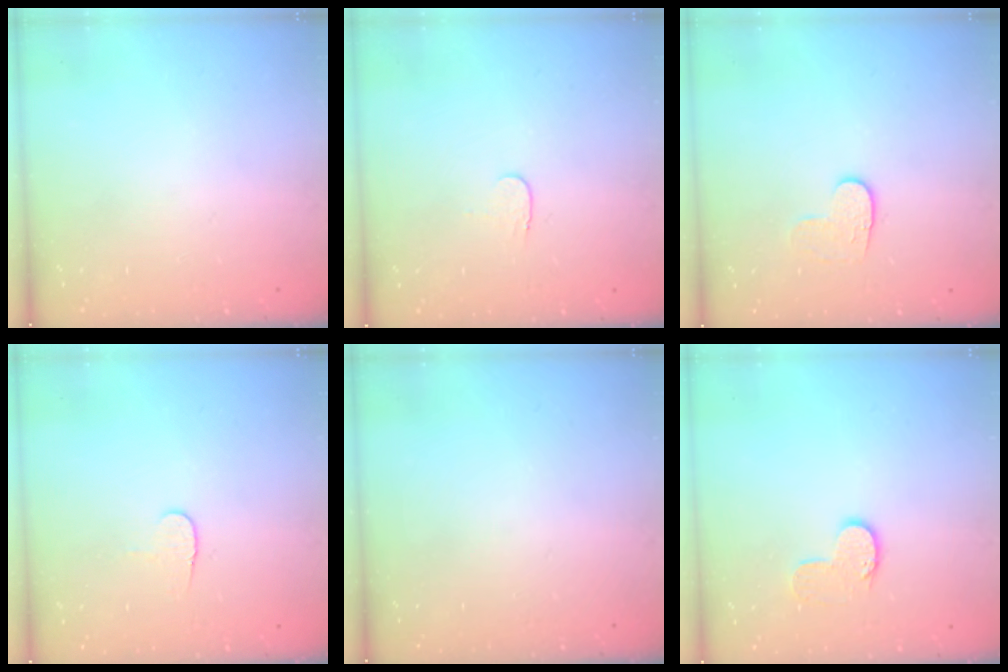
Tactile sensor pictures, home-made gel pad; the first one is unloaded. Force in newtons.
{"total": 3.7, "press": 3.7, "slide": 0.4}
{"total": 5.8, "press": 5.8, "slide": 0.6}
{"total": 4.5, "press": 4.5, "slide": 0.5}
{"total": 0.0}
{"total": 6.8, "press": 6.8, "slide": 0.3}